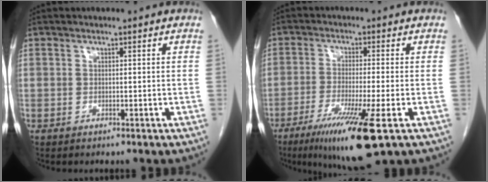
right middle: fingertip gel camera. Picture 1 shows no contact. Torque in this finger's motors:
{"motor_torque": [1.40, -0.74, 0.26, 0.15]}